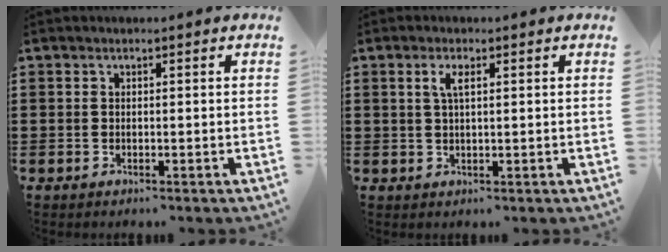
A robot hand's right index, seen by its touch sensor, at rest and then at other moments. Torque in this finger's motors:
{"motor_torque": [0.22, 0.18, 0.13, 0.07]}